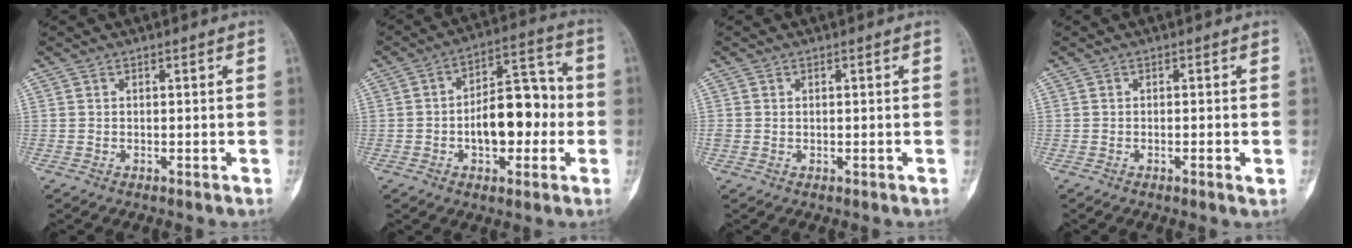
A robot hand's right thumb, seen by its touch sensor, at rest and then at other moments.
{"total": 13.7, "force": [-1.9, 7.7, 11.2], "torque": [-0.139, 0.041, -0.031]}
{"total": 0.8, "force": [0.1, 0.7, 0.4], "torque": [-0.005, 0.001, 0.003]}
{"total": 1.3, "force": [-0.4, 0.2, 1.3], "torque": [-0.022, -0.003, -0.008]}